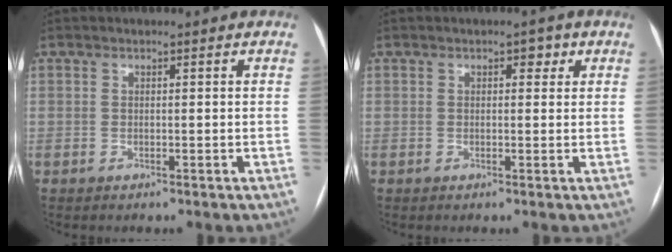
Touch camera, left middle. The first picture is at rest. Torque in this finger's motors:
{"motor_torque": [0.02, -0.02, -0.05, -0.01]}